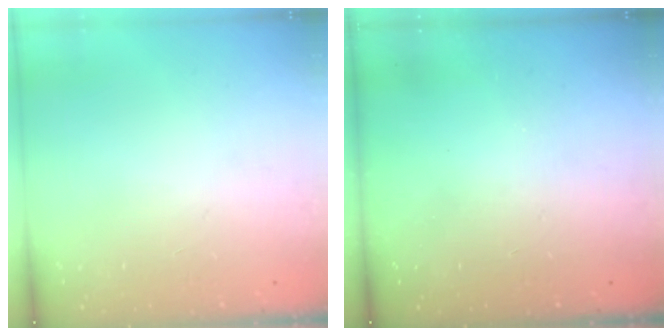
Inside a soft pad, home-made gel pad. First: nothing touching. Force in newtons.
{"total": 0.0}